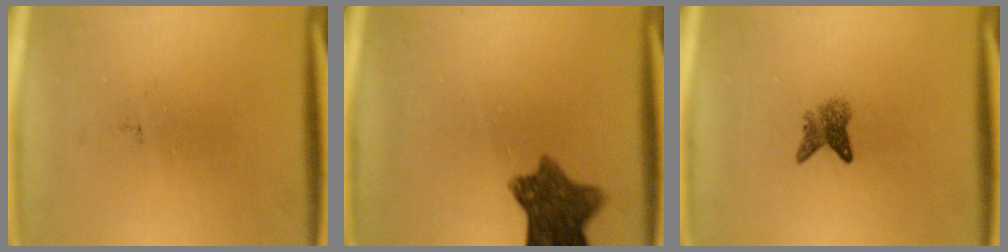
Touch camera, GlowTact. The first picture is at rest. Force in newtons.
{"total": 9.1}
{"total": 2.6}